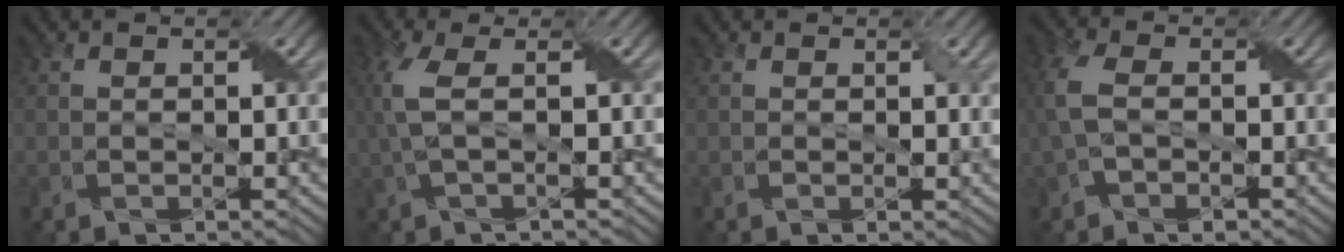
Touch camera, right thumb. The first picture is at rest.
{"total": 4.2, "force": [0.5, 1.3, 4.0], "torque": [-0.096, 0.008, 0.005]}
{"total": 0.6, "force": [0.3, 0.2, 0.5], "torque": [-0.008, -0.002, 0.005]}
{"total": 5.6, "force": [-0.3, 3.6, 4.3], "torque": [-0.118, 0.001, -0.006]}